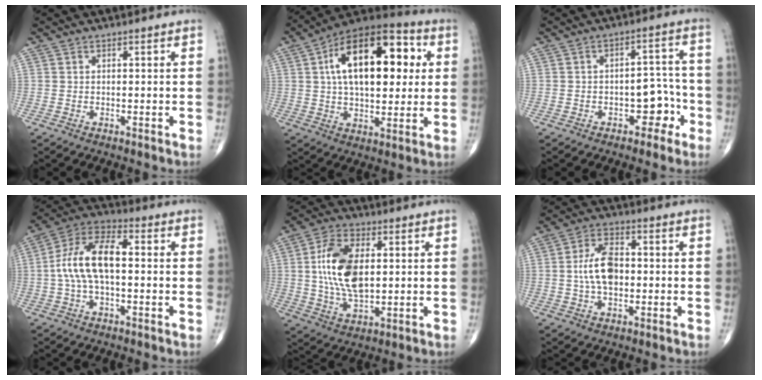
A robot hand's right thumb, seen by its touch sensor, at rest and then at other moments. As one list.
[{"total": 22.9, "force": [5.1, 11.8, 18.9], "torque": [-0.269, 0.015, 0.069]}, {"total": 6.8, "force": [-2.9, 4.2, 4.5], "torque": [-0.028, 0.041, -0.041]}, {"total": 12.5, "force": [0.0, 6.0, 10.9], "torque": [-0.219, 0.040, -0.007]}, {"total": 13.9, "force": [1.6, 7.5, 11.6], "torque": [-0.217, -0.001, 0.032]}, {"total": 8.8, "force": [-0.2, 5.1, 7.2], "torque": [-0.126, 0.014, -0.009]}]